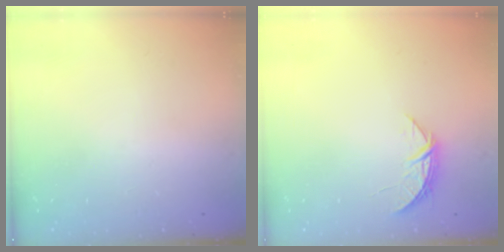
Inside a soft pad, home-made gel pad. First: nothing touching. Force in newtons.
{"total": 5.1, "press": 5.1, "slide": 0.6}